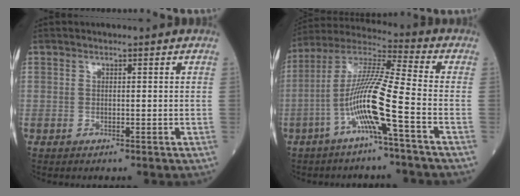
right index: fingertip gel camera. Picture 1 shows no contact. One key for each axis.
{"total": 12.0, "fx": -4.5, "fy": -0.8, "fz": 11.1, "tx": -0.222, "ty": 0.008, "tz": -0.095}